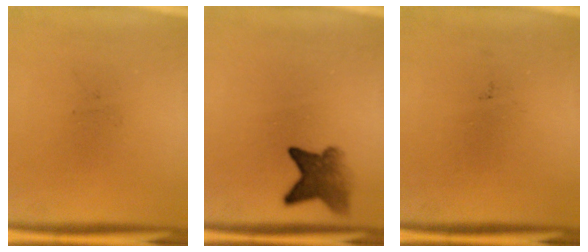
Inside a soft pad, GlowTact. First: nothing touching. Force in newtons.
{"total": 5.2}
{"total": 0.0}